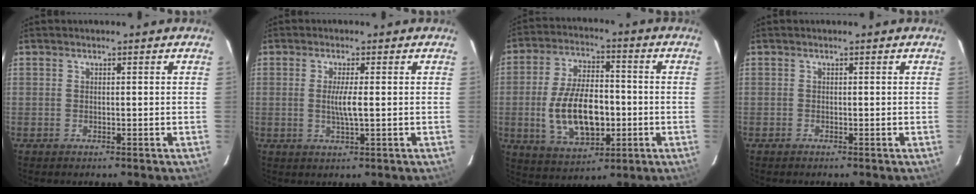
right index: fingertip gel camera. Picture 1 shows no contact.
{"total": 3.6, "force": [0.0, 0.0, 3.6], "torque": [-0.067, -0.007, -0.001]}
{"total": 15.2, "force": [-2.8, 7.8, 12.8], "torque": [-0.253, 0.001, -0.034]}
{"total": 0.0}